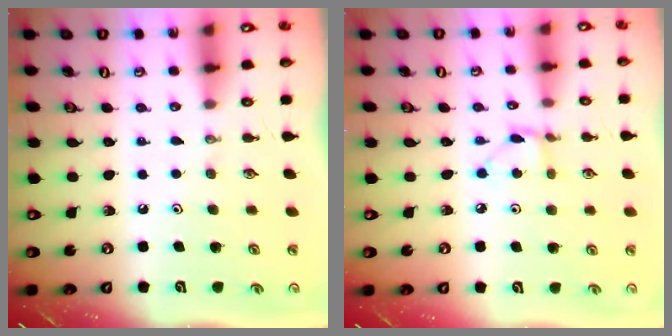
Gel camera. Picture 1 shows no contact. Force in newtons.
{"total": 2.8, "press": 2.8, "slide": 0.1}